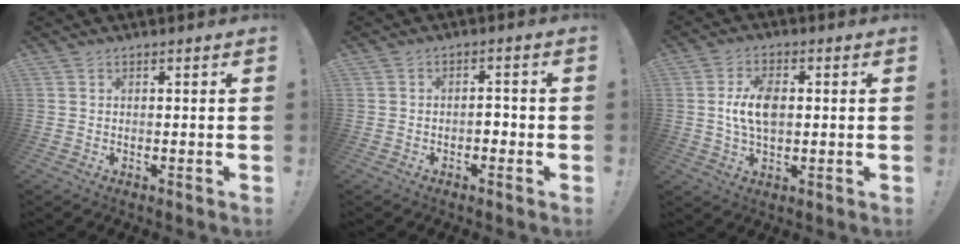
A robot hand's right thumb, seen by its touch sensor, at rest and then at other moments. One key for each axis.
{"total": 3.0, "fx": -1.6, "fy": 1.9, "fz": 1.6, "tx": -0.027, "ty": 0.008, "tz": -0.030}
{"total": 8.8, "fx": 0.5, "fy": 5.1, "fz": 7.1, "tx": -0.132, "ty": 0.003, "tz": 0.006}